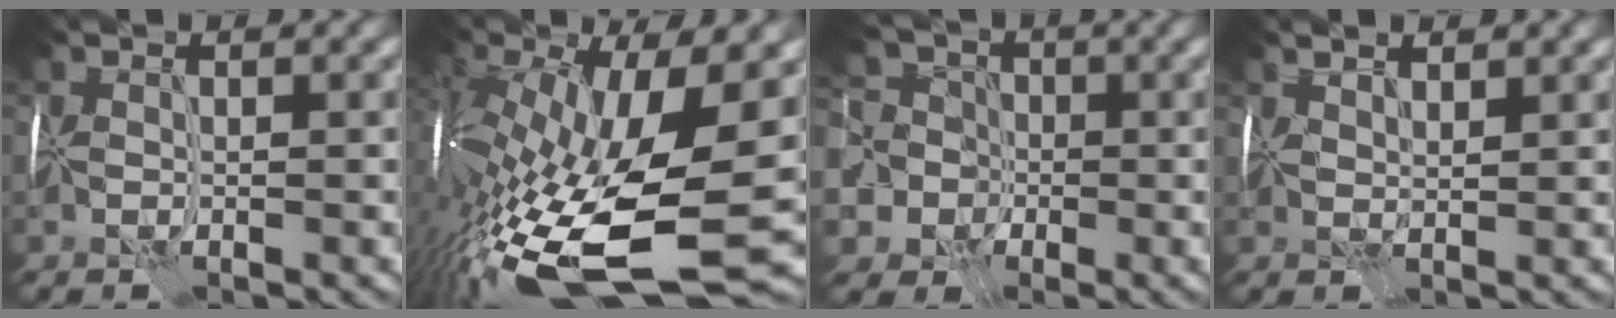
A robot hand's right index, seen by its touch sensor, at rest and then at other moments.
{"total": 17.3, "force": [-5.3, 6.4, 15.2], "torque": [-0.306, -0.042, -0.091]}
{"total": 10.9, "force": [-3.5, 9.3, 4.3], "torque": [-0.093, -0.011, -0.096]}
{"total": 1.7, "force": [1.5, 0.4, 0.6], "torque": [-0.016, 0.005, 0.025]}